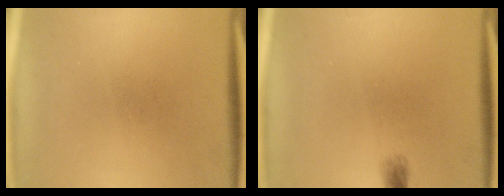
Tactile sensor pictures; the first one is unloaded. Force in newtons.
{"total": 1.4}